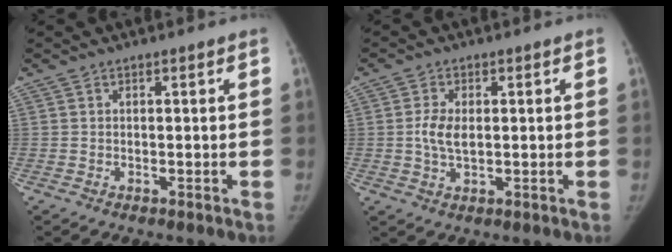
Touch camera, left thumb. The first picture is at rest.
{"total": 4.6, "force": [0.2, 2.5, 3.8], "torque": [-0.079, 0.001, 0.006]}